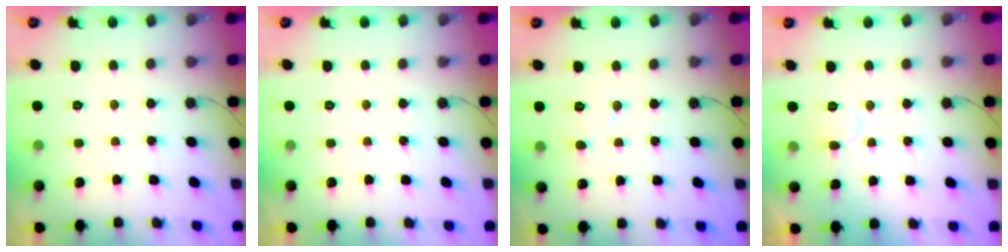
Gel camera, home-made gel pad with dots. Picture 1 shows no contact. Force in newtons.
{"total": 0.0}
{"total": 5.9, "press": 5.9, "slide": 0.6}
{"total": 5.2, "press": 5.1, "slide": 0.7}